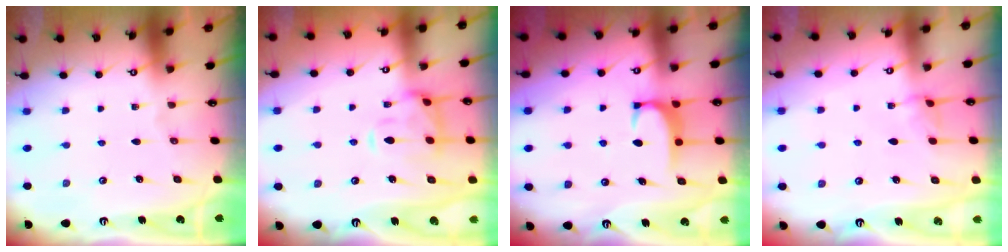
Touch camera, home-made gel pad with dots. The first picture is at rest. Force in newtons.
{"total": 4.5, "press": 4.3, "slide": 1.4}
{"total": 1.8, "press": 1.7, "slide": 0.5}
{"total": 2.8, "press": 2.8, "slide": 0.4}